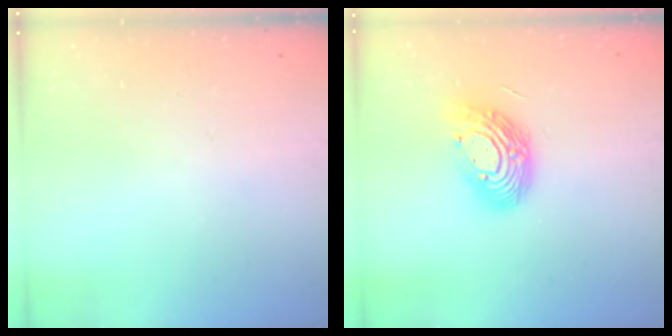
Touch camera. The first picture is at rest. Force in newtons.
{"total": 14.2, "press": 14.1, "slide": 1.2}